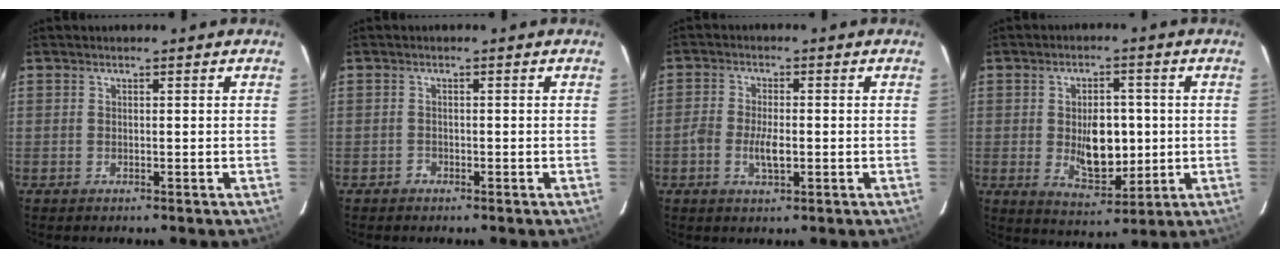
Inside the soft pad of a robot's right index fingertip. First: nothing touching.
{"total": 1.1, "force": [-0.7, 0.7, -0.1], "torque": [0.002, 0.006, -0.013]}
{"total": 4.7, "force": [-1.4, 2.0, 4.0], "torque": [-0.086, -0.001, -0.028]}
{"total": 9.7, "force": [-0.2, 5.4, 8.1], "torque": [-0.138, -0.003, 0.009]}